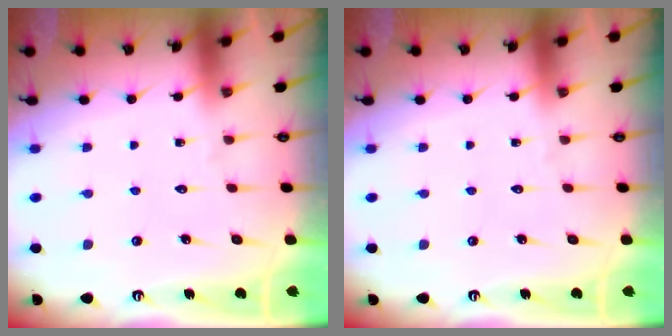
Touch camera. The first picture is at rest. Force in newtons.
{"total": 0.0}